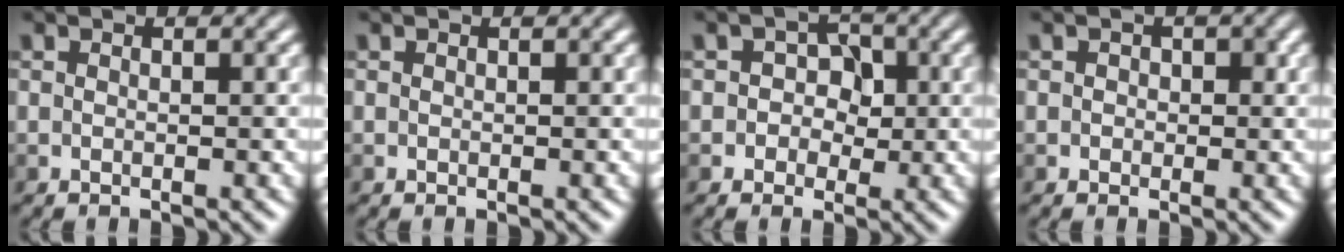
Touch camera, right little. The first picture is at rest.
{"total": 0.0}
{"total": 3.6, "force": [0.4, 3.3, 1.4], "torque": [0.010, 0.021, -0.014]}
{"total": 2.1, "force": [0.7, 1.8, 0.8], "torque": [0.011, 0.008, -0.006]}